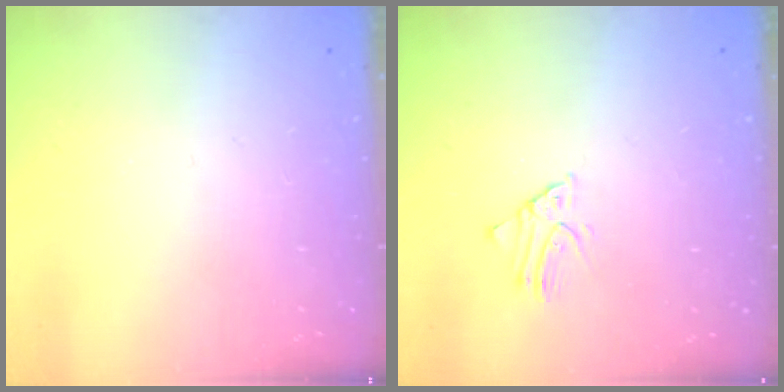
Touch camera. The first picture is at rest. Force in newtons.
{"total": 1.5, "press": 1.5, "slide": 0.1}